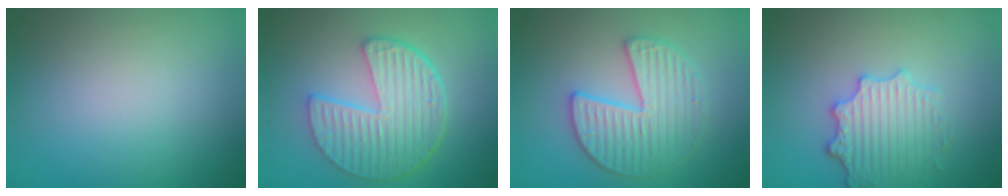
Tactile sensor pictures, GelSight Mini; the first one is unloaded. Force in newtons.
{"total": 6.5, "press": 4.9, "slide": 4.2}
{"total": 3.8, "press": 3.8, "slide": 0.5}
{"total": 3.6, "press": 3.3, "slide": 1.5}